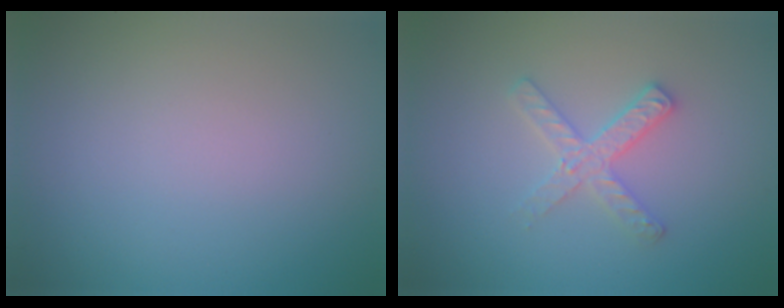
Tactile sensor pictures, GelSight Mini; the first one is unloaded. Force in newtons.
{"total": 2.6, "press": 2.5, "slide": 0.4}